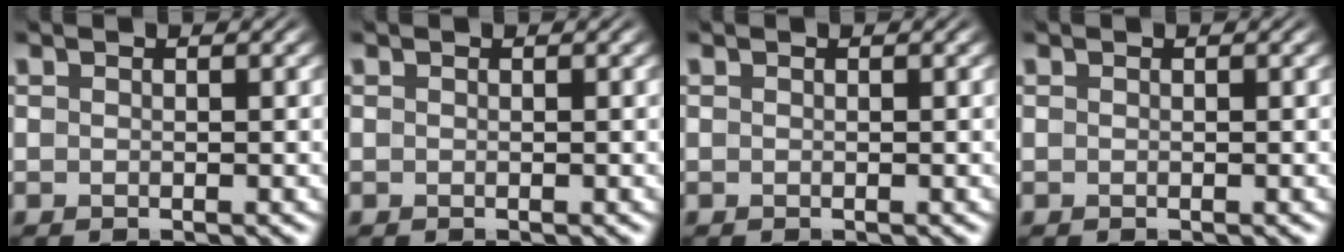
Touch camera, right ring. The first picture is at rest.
{"total": 0.0}
{"total": 0.0}
{"total": 0.0}